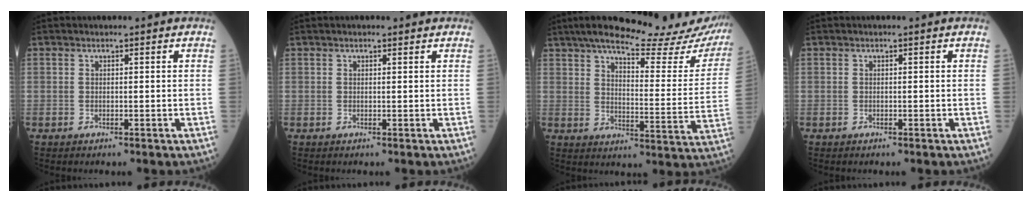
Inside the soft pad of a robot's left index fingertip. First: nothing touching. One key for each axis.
{"total": 1.8, "fx": 1.5, "fy": 0.5, "fz": 0.9, "tx": -0.015, "ty": 0.018, "tz": 0.020}
{"total": 28.1, "fx": 25.0, "fy": 3.7, "fz": 12.3, "tx": -0.184, "ty": -0.062, "tz": 0.309}
{"total": 0.0}